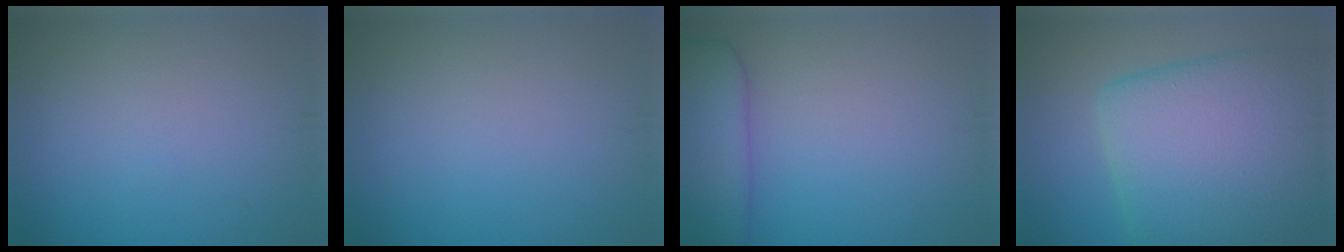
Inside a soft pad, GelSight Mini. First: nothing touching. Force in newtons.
{"total": 0.0}
{"total": 6.2, "press": 6.1, "slide": 0.6}
{"total": 12.2, "press": 12.2, "slide": 0.7}